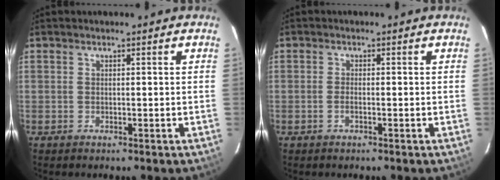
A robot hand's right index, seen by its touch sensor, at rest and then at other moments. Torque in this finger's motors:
{"motor_torque": [-0.05, 0.11, -0.01, -0.01]}